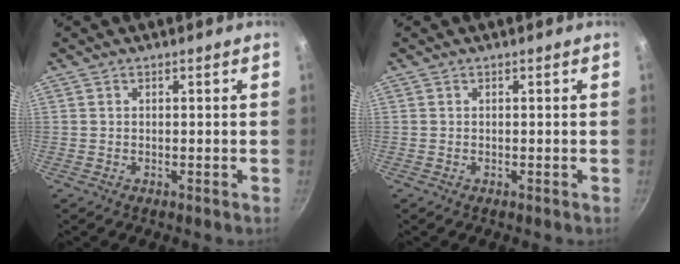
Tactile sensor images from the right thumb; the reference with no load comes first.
{"total": 0.0}